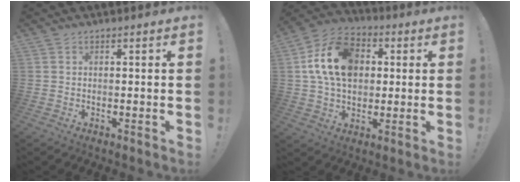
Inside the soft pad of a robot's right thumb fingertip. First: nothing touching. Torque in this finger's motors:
{"motor_torque": [1.37, 1.86, 1.40, 0.30, 0.10]}